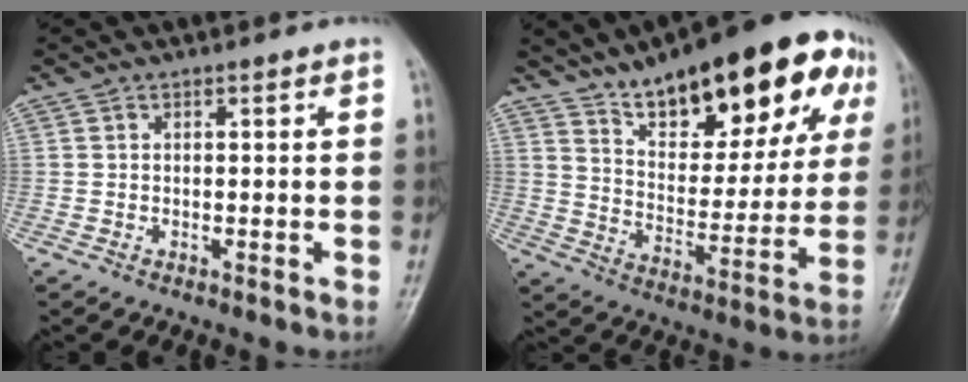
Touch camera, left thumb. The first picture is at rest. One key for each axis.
{"total": 25.3, "fx": 14.8, "fy": 10.3, "fz": 17.8, "tx": -0.209, "ty": -0.035, "tz": 0.226}